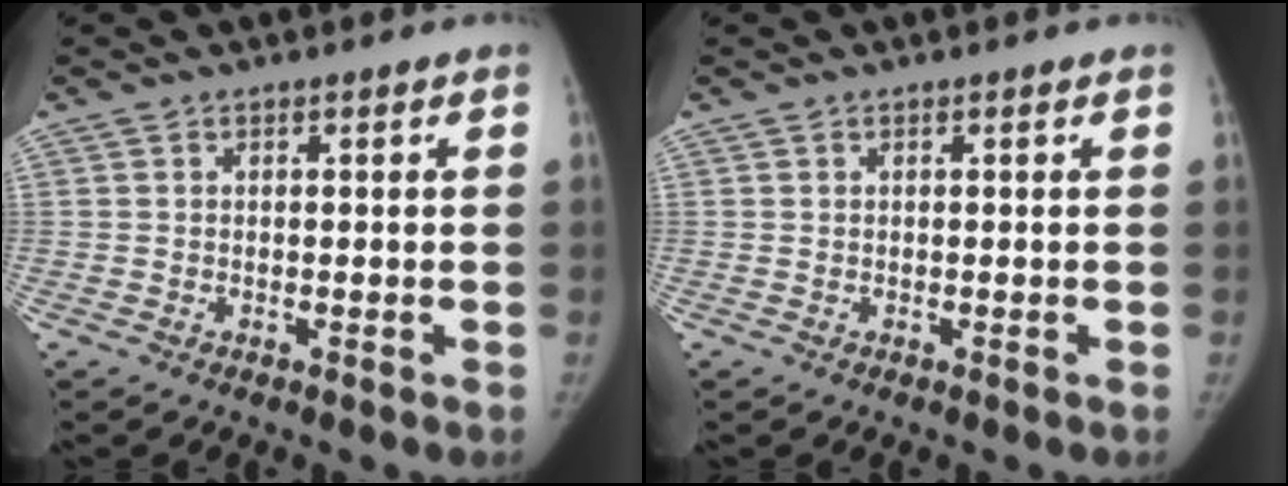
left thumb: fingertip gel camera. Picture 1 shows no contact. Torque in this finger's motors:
{"motor_torque": [0.01, 0.00, 0.20, -0.19, 0.01]}